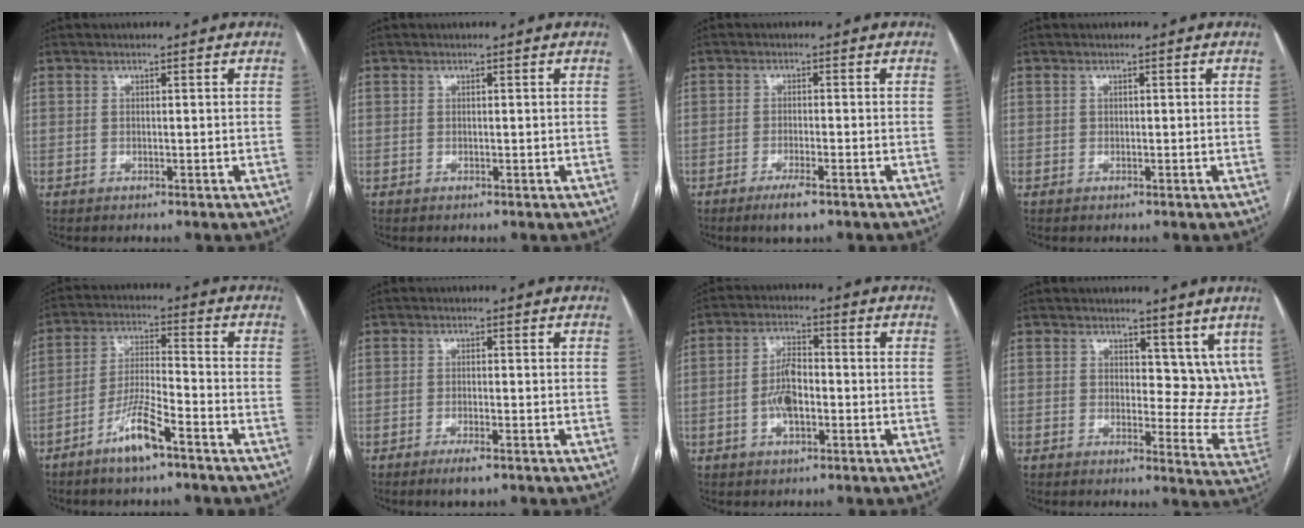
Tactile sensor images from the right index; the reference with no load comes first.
{"total": 0.0}
{"total": 3.8, "force": [-2.5, 0.4, 2.8], "torque": [-0.054, -0.007, -0.042]}
{"total": 0.0}
{"total": 8.0, "force": [-5.2, 0.9, 6.0], "torque": [-0.124, -0.005, -0.099]}
{"total": 2.9, "force": [-1.9, 0.4, 2.1], "torque": [-0.039, -0.004, -0.032]}
{"total": 5.9, "force": [-1.3, 2.5, 5.2], "torque": [-0.106, 0.009, -0.026]}
{"total": 9.2, "force": [6.0, 5.0, 4.9], "torque": [-0.039, -0.020, 0.070]}